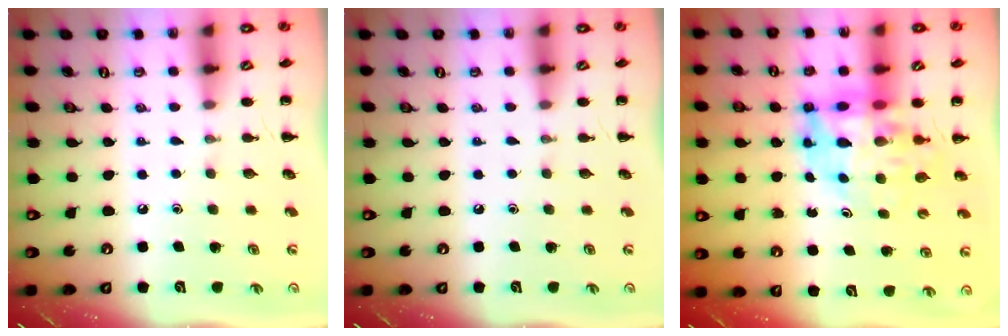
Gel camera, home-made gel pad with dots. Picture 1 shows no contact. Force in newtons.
{"total": 0.0}
{"total": 13.3, "press": 12.7, "slide": 3.8}